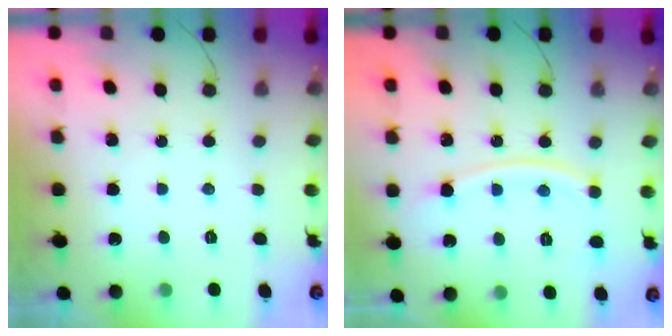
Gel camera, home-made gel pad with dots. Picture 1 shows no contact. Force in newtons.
{"total": 8.4, "press": 8.3, "slide": 1.1}